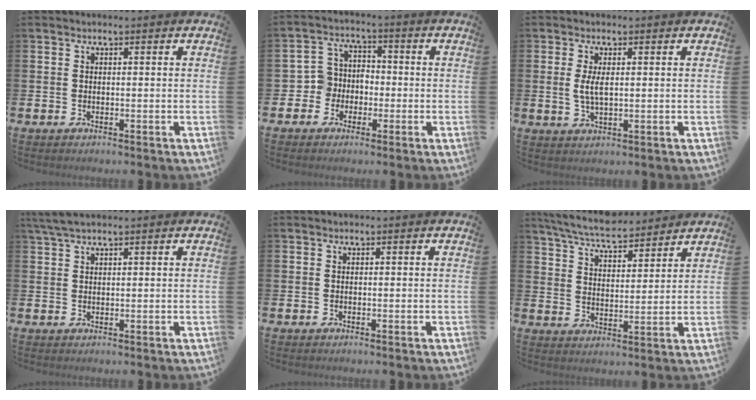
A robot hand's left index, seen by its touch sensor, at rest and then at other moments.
{"total": 4.6, "force": [-1.7, 4.2, 0.6], "torque": [-0.029, 0.007, -0.039]}
{"total": 3.0, "force": [0.6, 1.1, 2.7], "torque": [-0.046, 0.001, 0.008]}
{"total": 2.7, "force": [2.1, 0.7, 1.7], "torque": [-0.035, 0.005, 0.038]}
{"total": 0.0}
{"total": 6.8, "force": [6.5, 0.9, 1.8], "torque": [-0.057, -0.036, 0.114]}